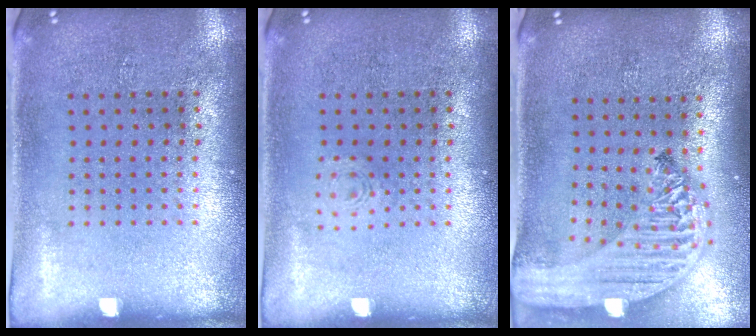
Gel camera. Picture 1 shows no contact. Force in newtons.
{"total": 0.8, "press": 0.8, "slide": 0.2}
{"total": 2.9, "press": 2.2, "slide": 1.8}